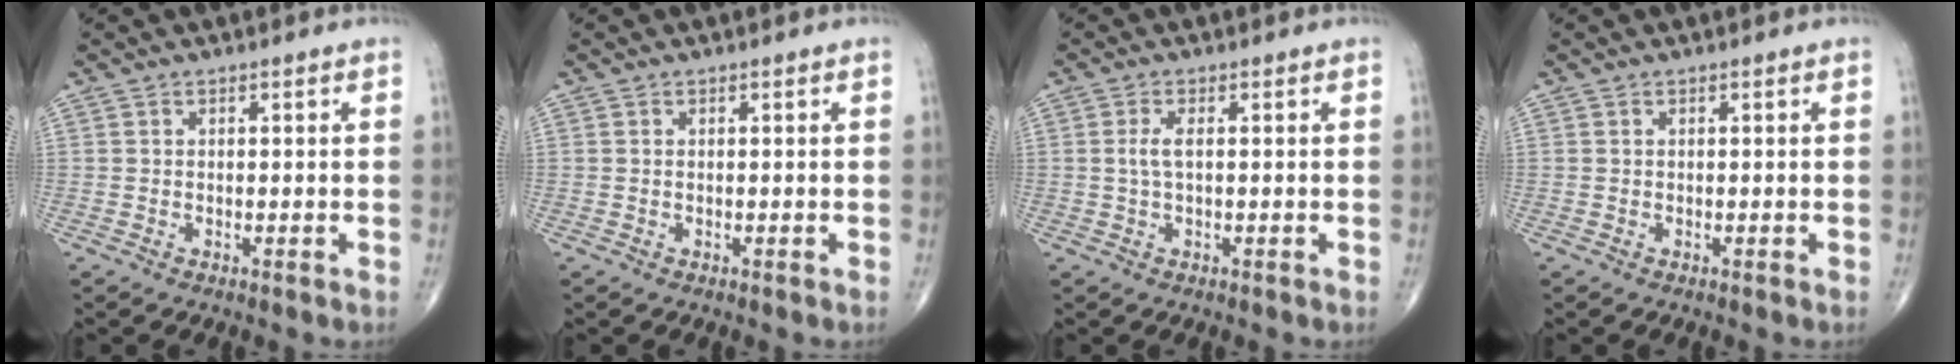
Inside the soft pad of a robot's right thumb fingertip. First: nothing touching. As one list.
[{"total": 0.0}, {"total": 2.3, "force": [0.2, 0.7, 2.2], "torque": [-0.056, 0.005, 0.003]}, {"total": 0.0}]